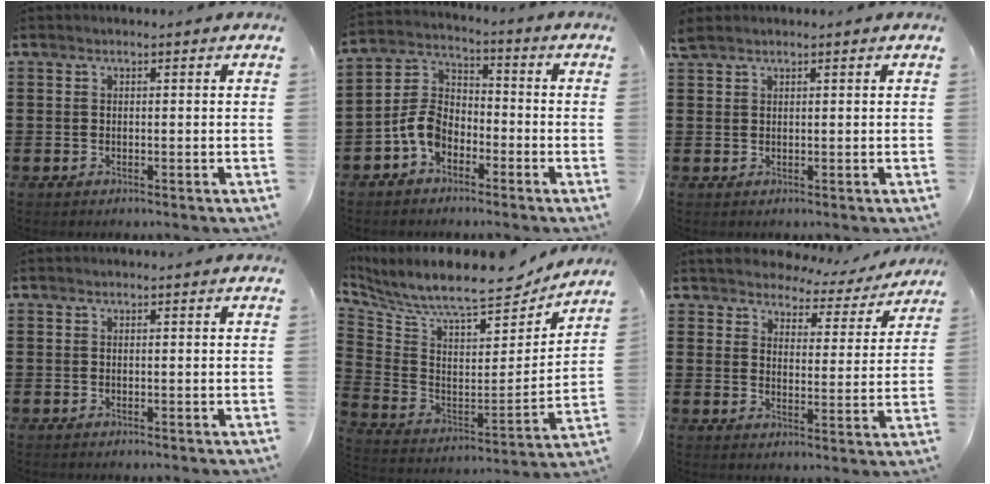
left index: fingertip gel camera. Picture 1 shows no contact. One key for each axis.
{"total": 7.0, "fx": -3.8, "fy": 4.4, "fz": 3.9, "tx": -0.114, "ty": 0.003, "tz": -0.084}
{"total": 1.5, "fx": 1.2, "fy": 0.3, "fz": 0.7, "tx": -0.017, "ty": 0.001, "tz": 0.024}
{"total": 0.0}
{"total": 9.4, "fx": 8.3, "fy": 1.3, "fz": 4.1, "tx": -0.110, "ty": -0.070, "tz": 0.138}
{"total": 4.1, "fx": 4.0, "fy": 0.9, "fz": -0.1, "tx": -0.024, "ty": -0.027, "tz": 0.067}